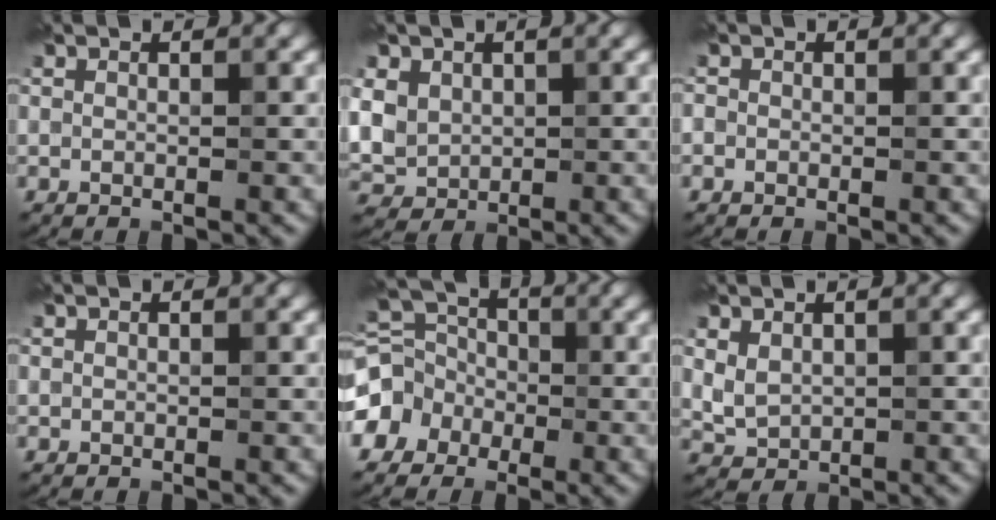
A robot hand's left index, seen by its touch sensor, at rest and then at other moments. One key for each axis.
{"total": 5.3, "fx": 0.8, "fy": 4.5, "fz": 2.7, "tx": -0.061, "ty": 0.013, "tz": 0.004}
{"total": 0.6, "fx": -0.2, "fy": 0.5, "fz": -0.1, "tx": 0.013, "ty": -0.002, "tz": -0.005}
{"total": 0.0}
{"total": 8.0, "fx": -3.1, "fy": 6.9, "fz": 2.8, "tx": -0.061, "ty": -0.001, "tz": -0.085}
{"total": 2.2, "fx": 0.6, "fy": 1.6, "fz": 1.5, "tx": -0.030, "ty": -0.003, "tz": 0.017}